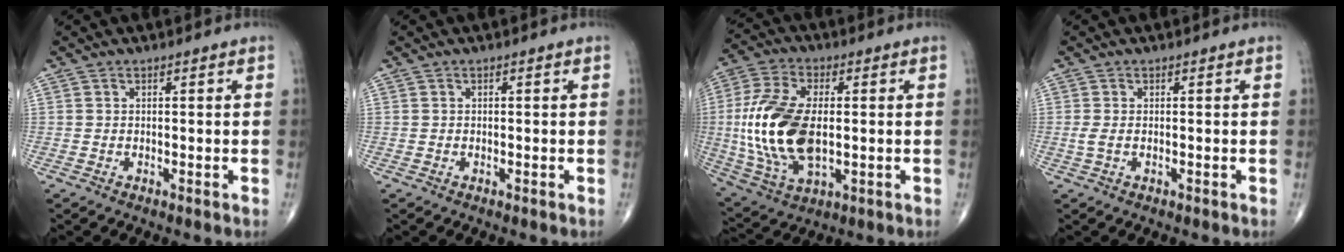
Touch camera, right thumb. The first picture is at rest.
{"total": 0.0}
{"total": 18.8, "force": [-0.4, 9.9, 16.0], "torque": [-0.340, -0.007, -0.002]}
{"total": 1.3, "force": [-0.2, 0.6, 1.2], "torque": [-0.036, -0.002, -0.004]}